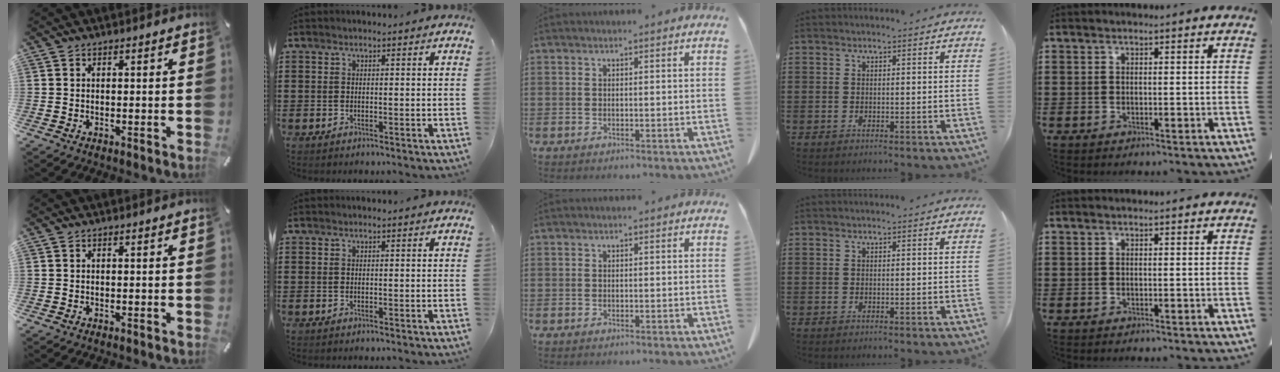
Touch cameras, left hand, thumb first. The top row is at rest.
{}